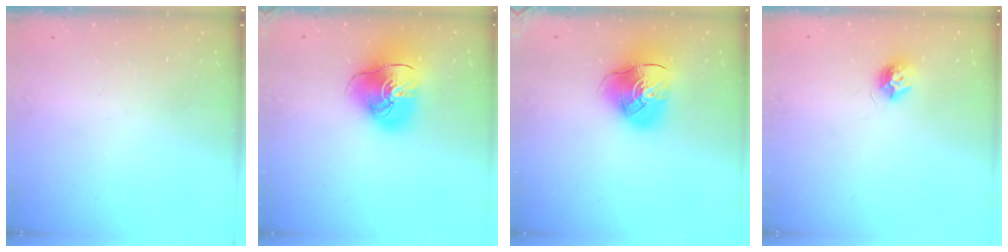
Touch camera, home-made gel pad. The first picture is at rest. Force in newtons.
{"total": 14.7, "press": 14.5, "slide": 2.2}
{"total": 12.8, "press": 12.7, "slide": 2.0}
{"total": 8.1, "press": 8.1, "slide": 0.1}